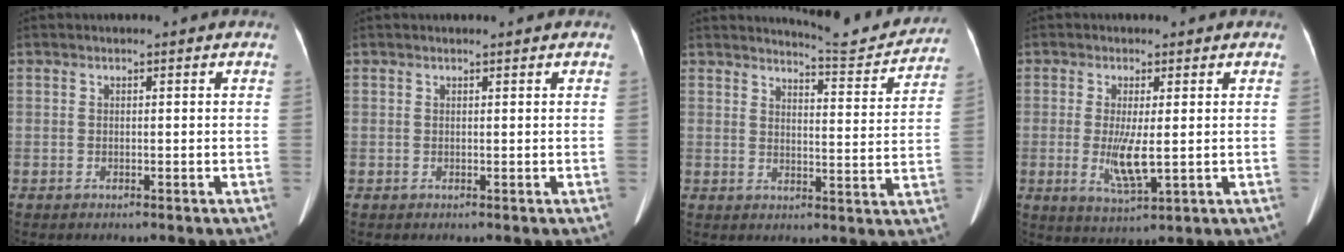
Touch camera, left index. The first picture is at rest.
{"total": 0.7, "force": [0.6, 0.1, 0.2], "torque": [-0.006, 0.003, 0.010]}
{"total": 9.9, "force": [9.9, 0.2, 1.2], "torque": [-0.017, -0.029, 0.121]}
{"total": 5.4, "force": [-0.2, 1.0, 5.3], "torque": [-0.109, -0.017, 0.000]}